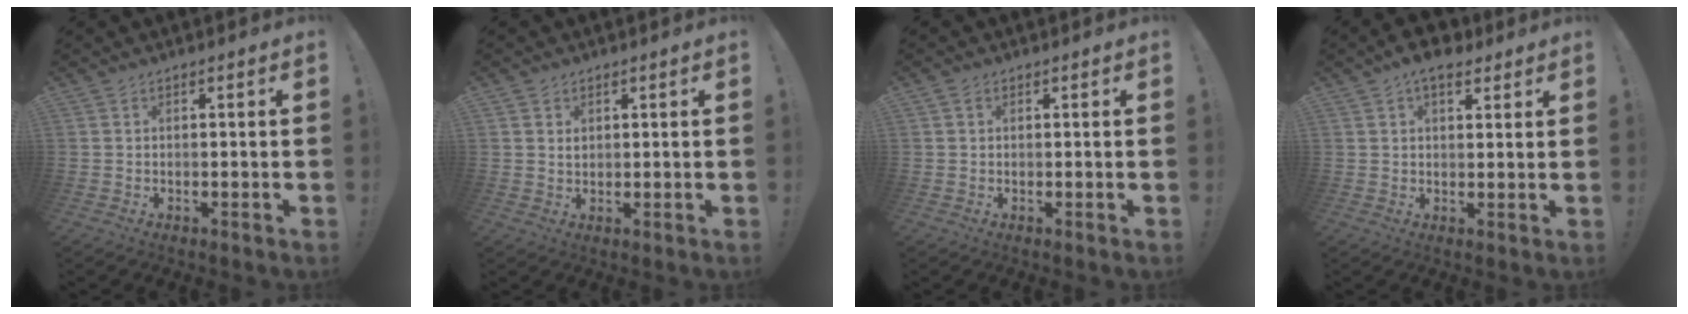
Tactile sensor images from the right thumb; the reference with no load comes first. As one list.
[{"total": 1.8, "force": [1.1, 1.4, 0.4], "torque": [0.000, -0.006, 0.019]}, {"total": 0.8, "force": [0.4, 0.6, 0.2], "torque": [-0.001, 0.002, 0.007]}, {"total": 5.9, "force": [3.3, 3.2, 3.7], "torque": [-0.054, -0.006, 0.058]}]